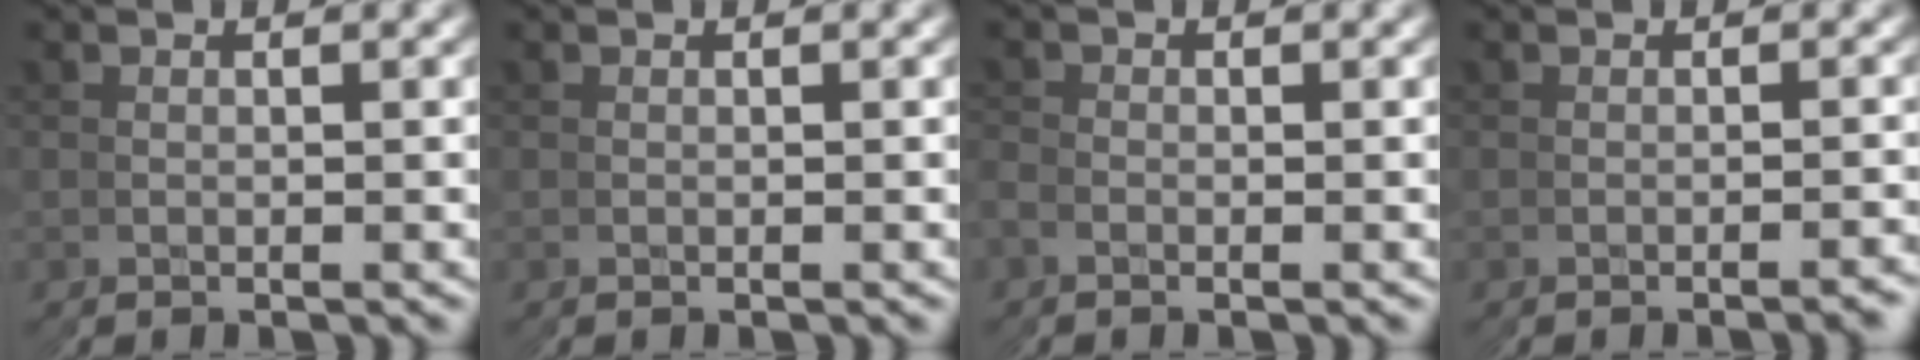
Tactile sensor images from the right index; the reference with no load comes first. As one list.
[{"total": 0.0}, {"total": 2.1, "force": [-1.0, -0.6, -1.7], "torque": [0.025, 0.004, -0.024]}, {"total": 1.3, "force": [-0.5, -1.1, -0.4], "torque": [0.003, 0.008, -0.011]}]